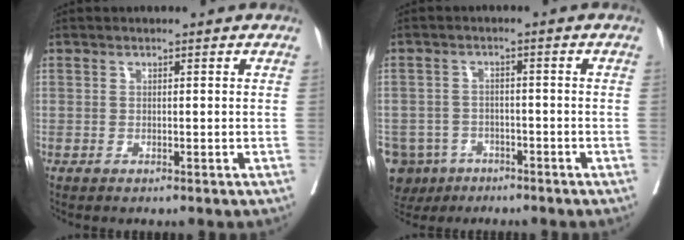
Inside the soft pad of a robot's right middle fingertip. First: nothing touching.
{"total": 9.3, "force": [-5.8, 7.0, 2.0], "torque": [-0.053, -0.002, -0.088]}